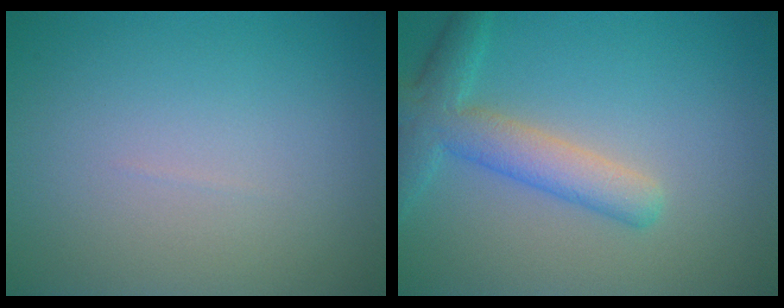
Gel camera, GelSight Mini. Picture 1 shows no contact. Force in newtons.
{"total": 4.4, "press": 4.4, "slide": 0.2}